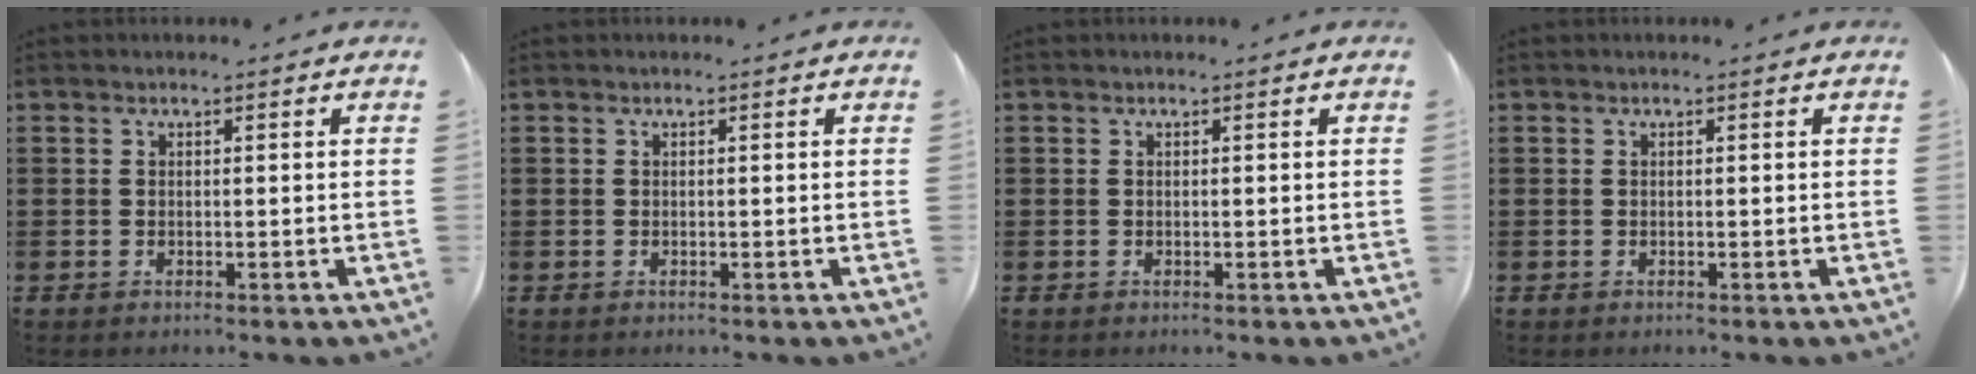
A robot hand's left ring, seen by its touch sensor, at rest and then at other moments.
{"total": 0.0}
{"total": 0.0}
{"total": 0.0}